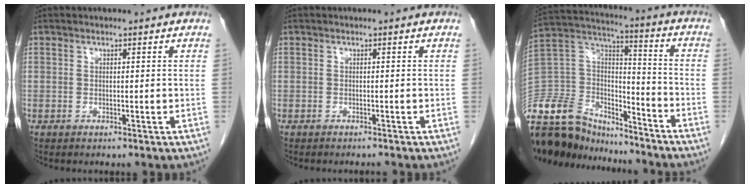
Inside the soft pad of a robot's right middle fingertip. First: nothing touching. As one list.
[{"total": 1.0, "force": [-1.0, -0.2, 0.1], "torque": [-0.003, -0.002, -0.013]}, {"total": 23.3, "force": [-20.4, 7.8, 7.9], "torque": [-0.204, 0.010, -0.352]}]